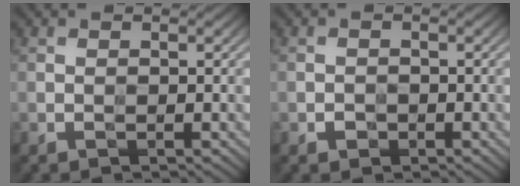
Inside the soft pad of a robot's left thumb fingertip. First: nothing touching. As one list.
[{"total": 1.0, "force": [-0.6, 0.8, 0.4], "torque": [-0.005, -0.001, -0.012]}]